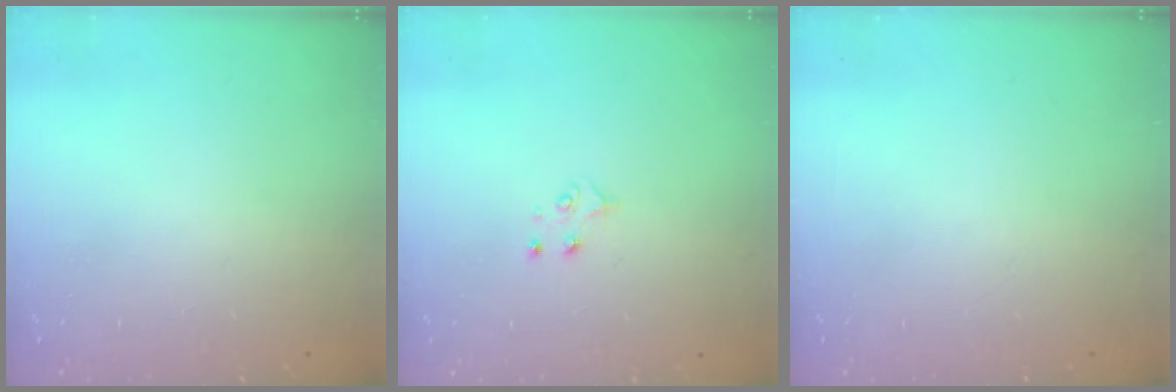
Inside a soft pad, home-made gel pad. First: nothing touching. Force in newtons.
{"total": 4.0, "press": 3.9, "slide": 0.4}
{"total": 0.0}